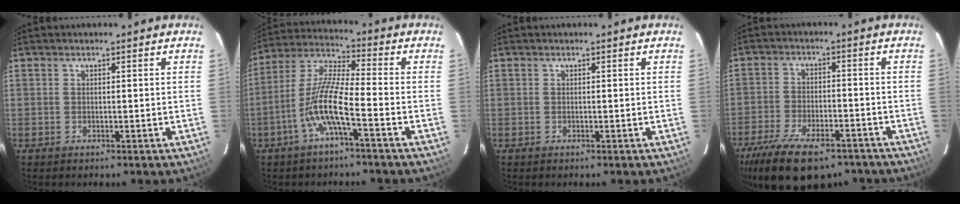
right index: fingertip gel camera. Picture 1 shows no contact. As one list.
[{"total": 9.8, "force": [-4.3, 0.8, 8.7], "torque": [-0.192, 0.005, -0.087]}, {"total": 0.0}, {"total": 18.5, "force": [-13.1, 7.9, 10.4], "torque": [-0.220, -0.028, -0.206]}]